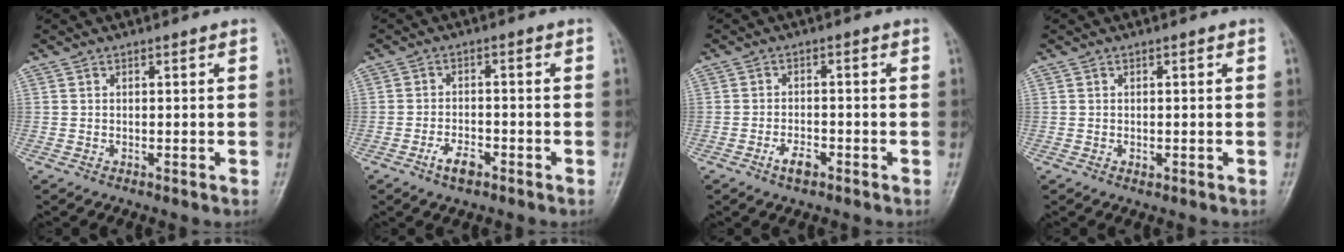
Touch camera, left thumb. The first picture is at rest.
{"total": 4.0, "force": [-2.4, 1.9, 2.6], "torque": [-0.044, 0.015, -0.043]}
{"total": 3.3, "force": [-2.0, 1.6, 2.2], "torque": [-0.038, 0.012, -0.035]}
{"total": 0.9, "force": [-0.1, 0.7, 0.7], "torque": [-0.006, -0.001, 0.000]}